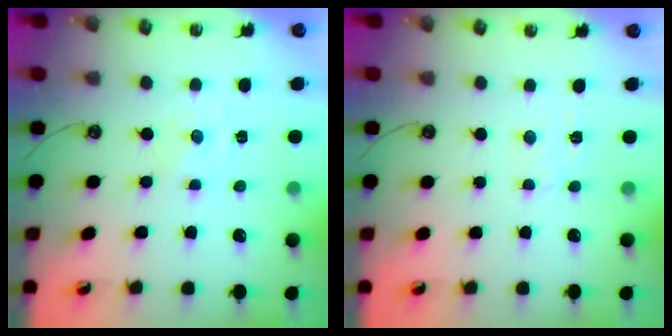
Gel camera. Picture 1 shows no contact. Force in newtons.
{"total": 3.5, "press": 3.5, "slide": 0.5}